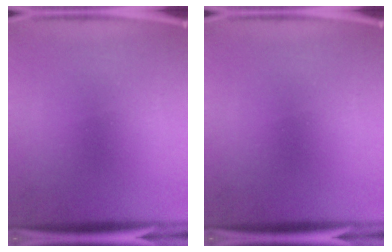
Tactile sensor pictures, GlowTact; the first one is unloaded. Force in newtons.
{"total": 0.0}